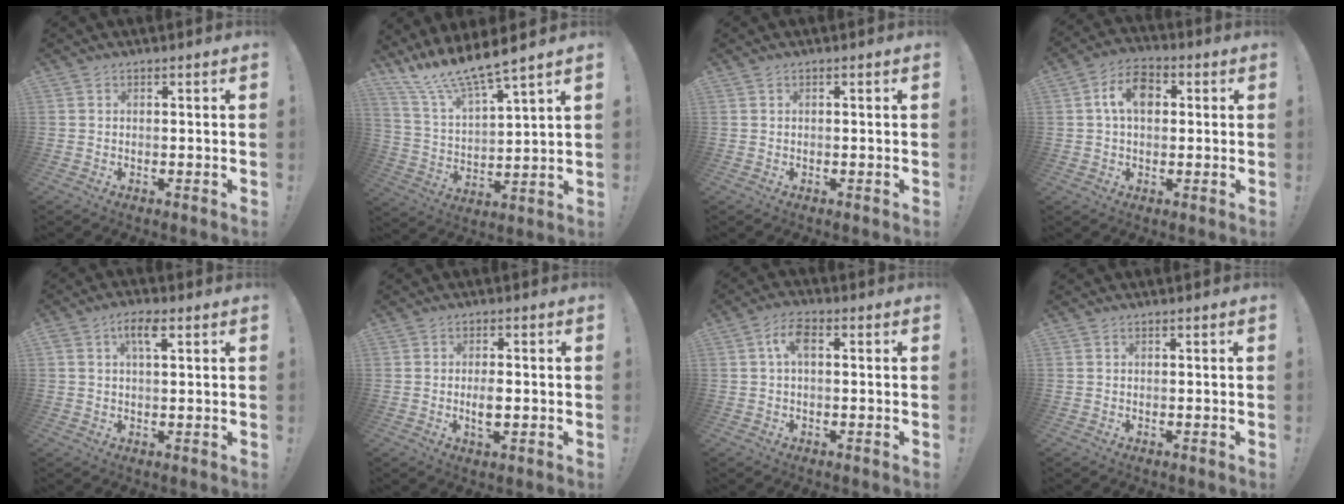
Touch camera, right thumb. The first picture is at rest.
{"total": 11.8, "force": [10.8, 0.1, 4.8], "torque": [-0.114, -0.092, 0.189]}
{"total": 0.0}
{"total": 9.8, "force": [2.0, 6.4, 7.2], "torque": [-0.110, 0.013, 0.036]}
{"total": 5.4, "force": [2.2, 2.1, 4.5], "torque": [-0.068, -0.002, 0.034]}
{"total": 4.2, "force": [-0.6, 1.6, 3.8], "torque": [-0.063, -0.008, -0.016]}
{"total": 5.5, "force": [0.9, 2.5, 4.8], "torque": [-0.086, 0.013, 0.015]}
{"total": 0.0}